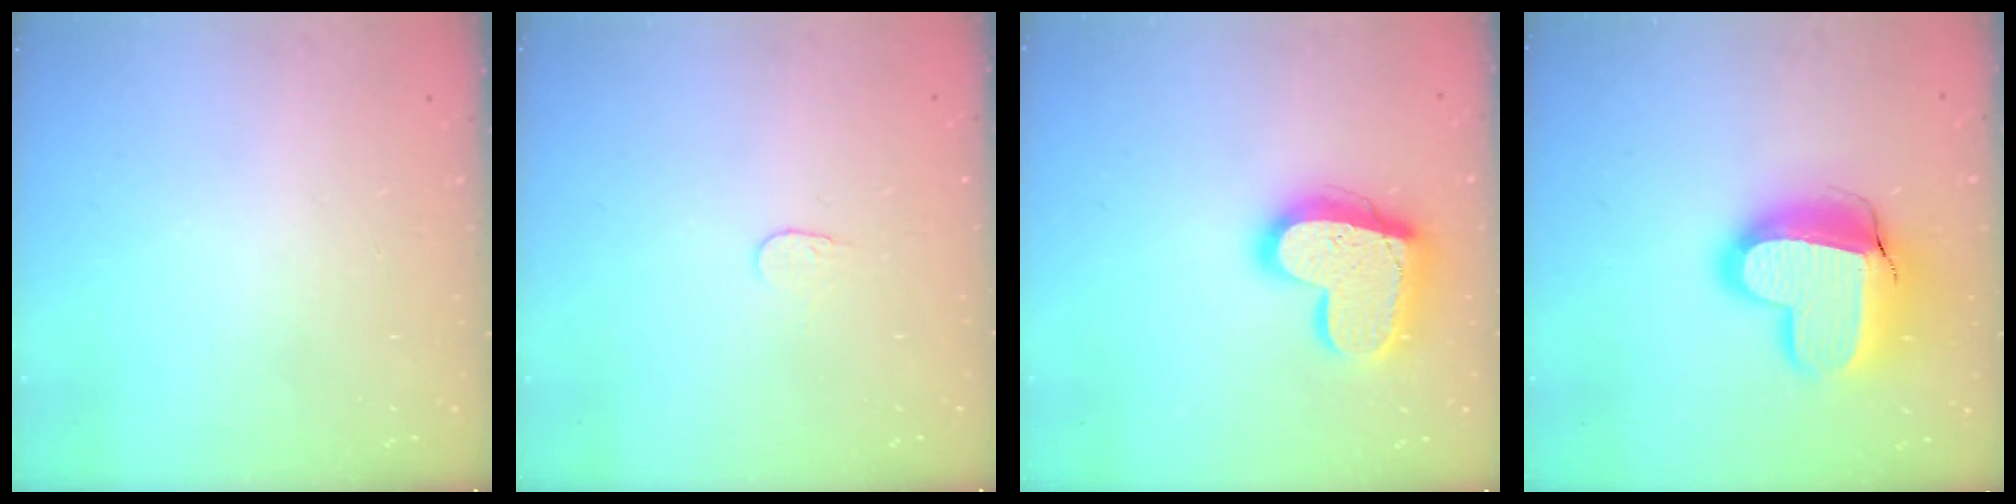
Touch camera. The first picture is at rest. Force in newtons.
{"total": 3.7, "press": 3.7, "slide": 0.3}
{"total": 18.2, "press": 18.2, "slide": 1.6}
{"total": 19.2, "press": 19.2, "slide": 1.5}